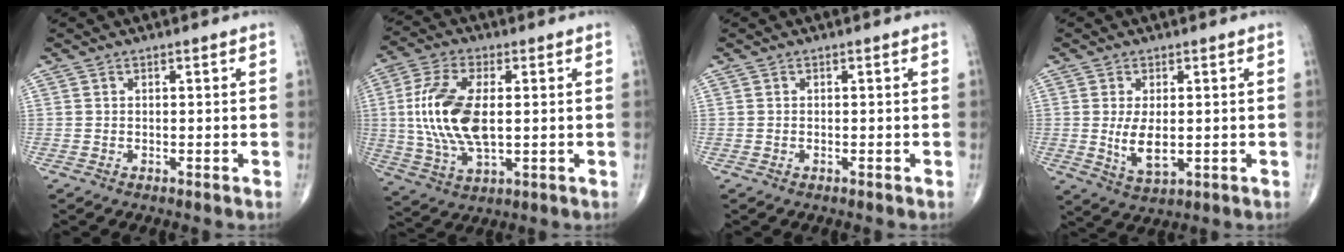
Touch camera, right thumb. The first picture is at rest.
{"total": 14.8, "force": [0.9, 7.2, 12.9], "torque": [-0.276, -0.004, 0.019]}
{"total": 0.0}
{"total": 6.2, "force": [-0.3, 3.1, 5.3], "torque": [-0.099, -0.015, 0.004]}